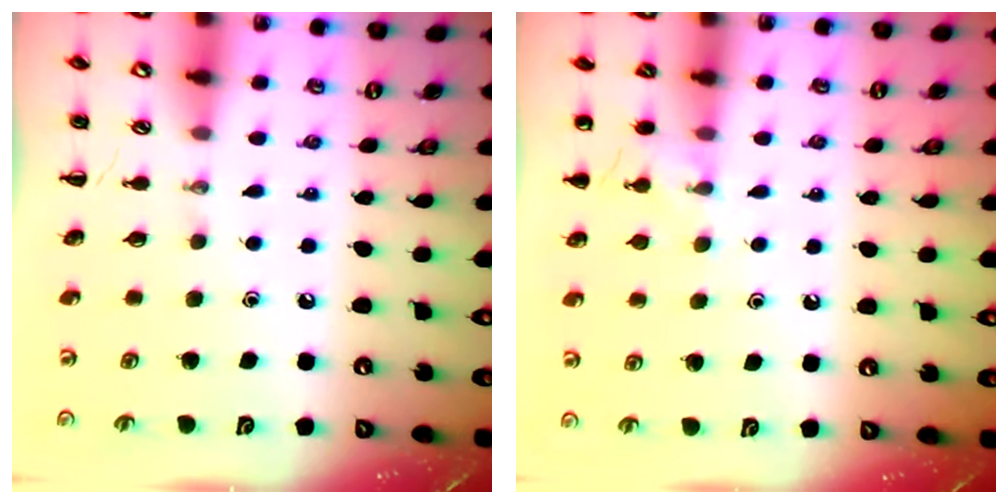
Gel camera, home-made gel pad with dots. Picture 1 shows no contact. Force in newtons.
{"total": 7.3, "press": 7.1, "slide": 1.7}